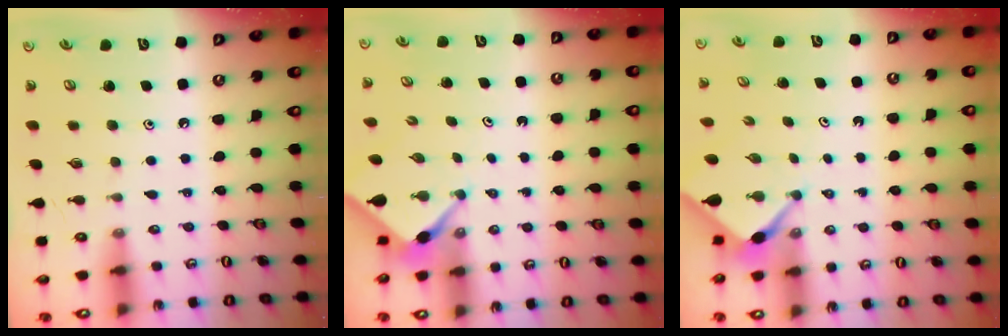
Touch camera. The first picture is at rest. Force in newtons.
{"total": 3.2, "press": 3.2, "slide": 0.4}
{"total": 2.1, "press": 2.1, "slide": 0.3}